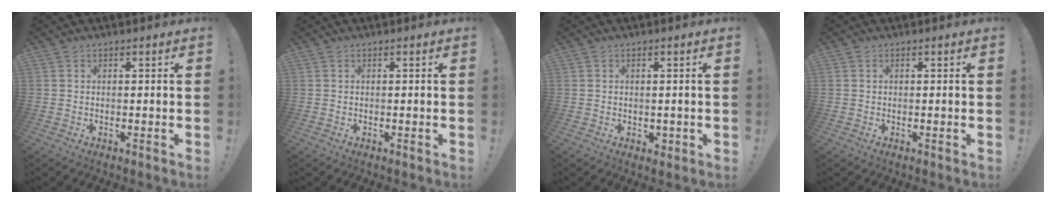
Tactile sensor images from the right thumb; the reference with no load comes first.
{"total": 0.0}
{"total": 1.9, "force": [0.1, 1.7, 0.7], "torque": [0.001, -0.002, 0.002]}
{"total": 0.5, "force": [0.2, 0.4, 0.2], "torque": [-0.010, 0.005, 0.006]}